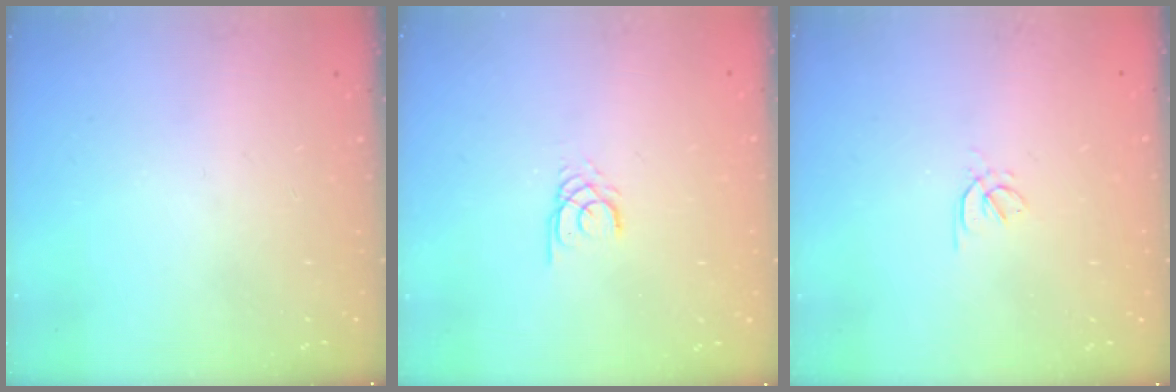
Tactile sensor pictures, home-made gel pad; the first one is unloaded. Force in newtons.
{"total": 2.2, "press": 2.2, "slide": 0.2}
{"total": 1.6, "press": 1.5, "slide": 0.5}